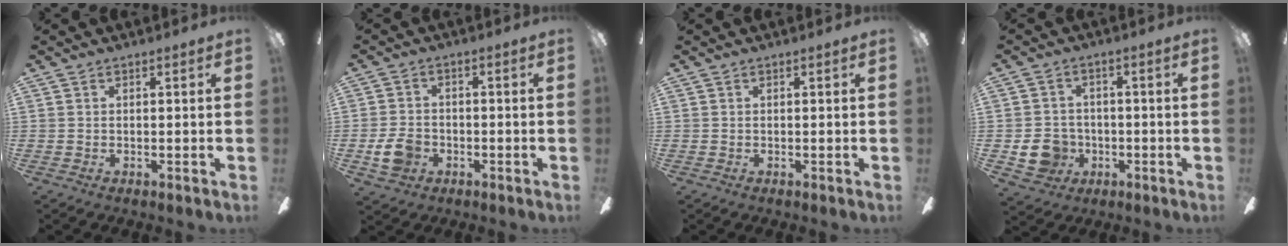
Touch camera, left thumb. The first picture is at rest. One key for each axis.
{"total": 7.1, "fx": -2.4, "fy": 5.5, "fz": 3.7, "tx": -0.078, "ty": 0.012, "tz": -0.044}
{"total": 0.0}
{"total": 8.5, "fx": -2.1, "fy": 7.7, "fz": 2.9, "tx": -0.074, "ty": 0.010, "tz": -0.036}